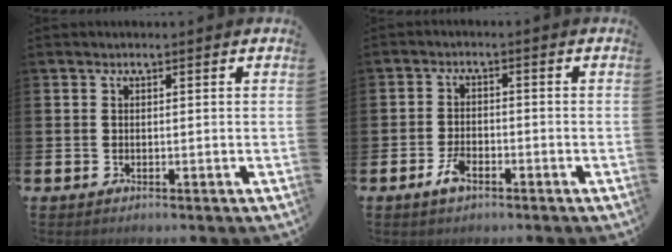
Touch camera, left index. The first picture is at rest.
{"total": 3.0, "force": [-1.6, 1.5, 2.1], "torque": [-0.050, 0.006, -0.031]}